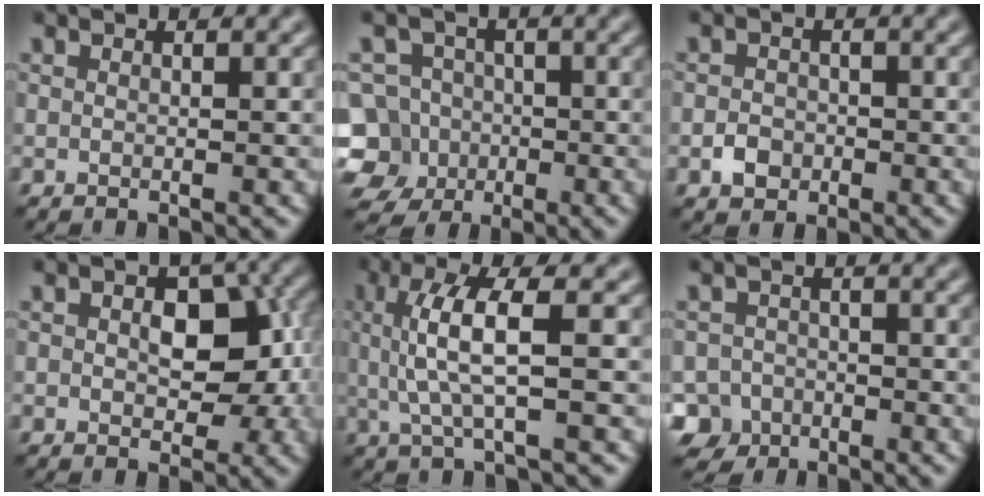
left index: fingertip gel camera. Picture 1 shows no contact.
{"total": 8.9, "force": [-4.4, 7.5, 2.0], "torque": [-0.035, -0.005, -0.093]}
{"total": 1.9, "force": [-0.8, 1.5, 0.7], "torque": [-0.007, 0.000, -0.019]}
{"total": 6.3, "force": [0.3, 3.8, 5.0], "torque": [-0.059, -0.001, 0.006]}
{"total": 4.9, "force": [0.6, 1.1, 4.8], "torque": [-0.107, 0.003, 0.015]}
{"total": 5.5, "force": [-3.5, 4.2, 0.9], "torque": [0.003, -0.006, -0.068]}